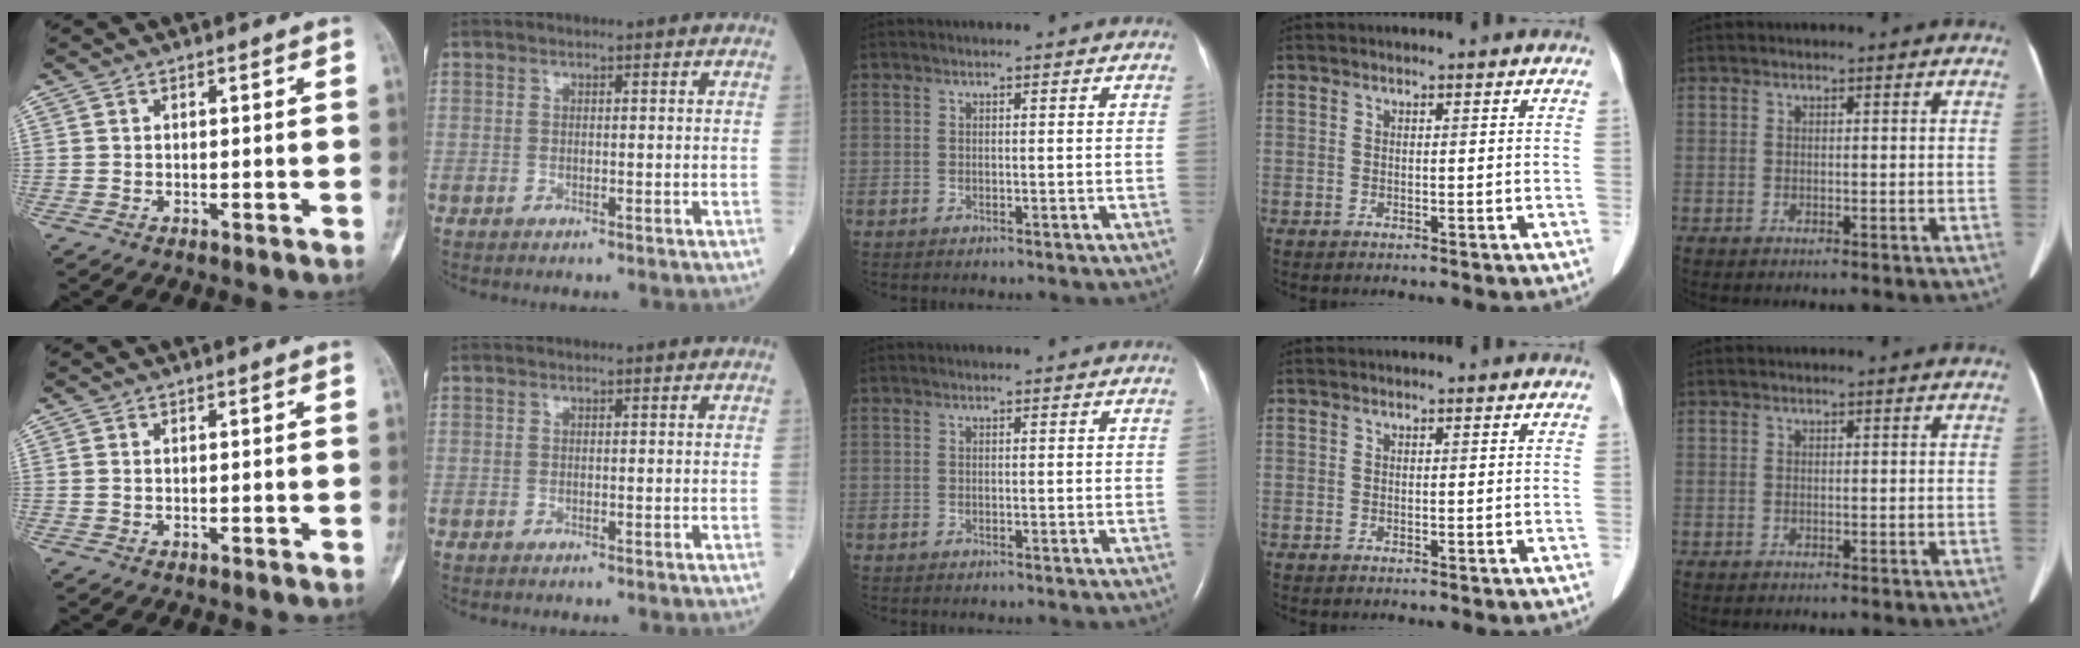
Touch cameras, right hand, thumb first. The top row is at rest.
{}